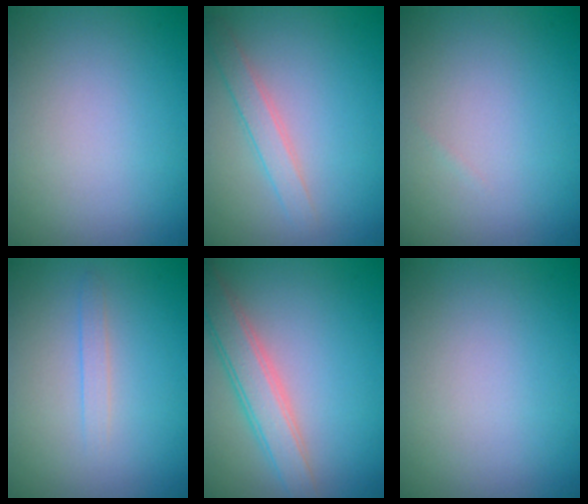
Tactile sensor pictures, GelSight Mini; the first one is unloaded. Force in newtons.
{"total": 2.1, "press": 2.1, "slide": 0.0}
{"total": 0.0}
{"total": 1.1, "press": 1.0, "slide": 0.1}
{"total": 3.9, "press": 3.9, "slide": 0.1}
{"total": 0.0}